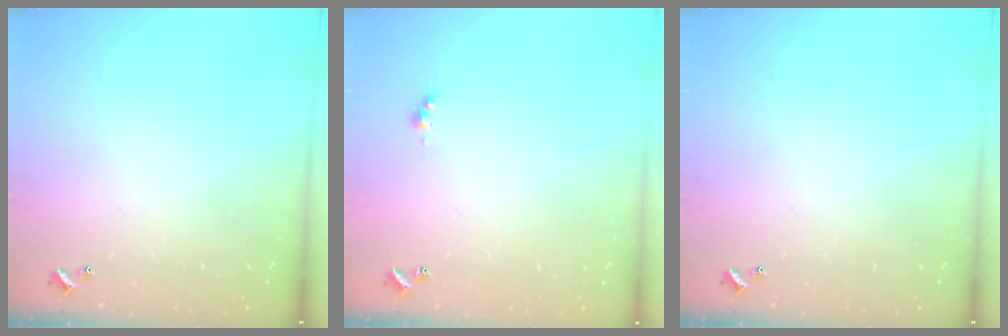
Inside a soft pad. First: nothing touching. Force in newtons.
{"total": 1.1, "press": 1.1, "slide": 0.3}
{"total": 0.0}